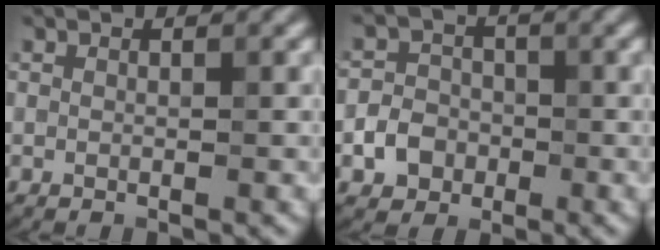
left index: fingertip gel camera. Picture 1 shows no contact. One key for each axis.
{"total": 3.1, "fx": -1.2, "fy": 2.6, "fz": 1.1, "tx": -0.010, "ty": 0.004, "tz": -0.026}